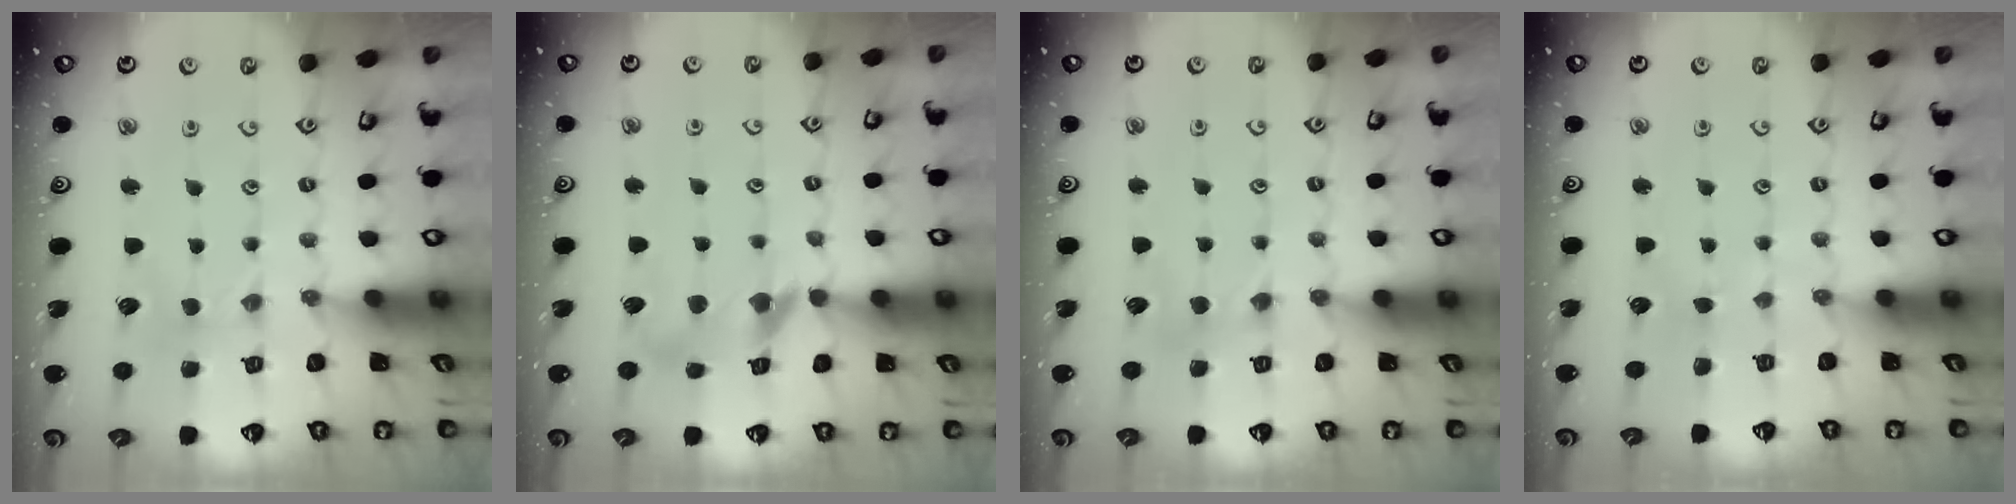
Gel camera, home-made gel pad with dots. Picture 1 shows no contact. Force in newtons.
{"total": 11.7, "press": 11.6, "slide": 1.6}
{"total": 2.8, "press": 2.8, "slide": 0.5}
{"total": 1.1, "press": 1.1, "slide": 0.2}